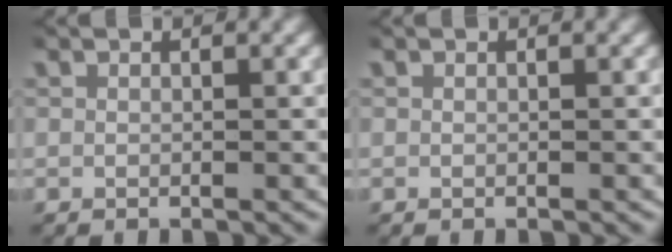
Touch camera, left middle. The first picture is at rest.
{"total": 0.0}